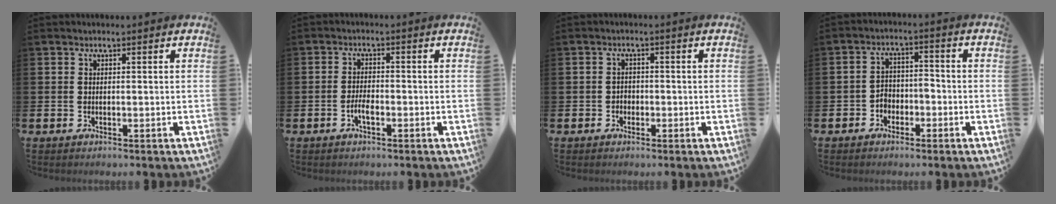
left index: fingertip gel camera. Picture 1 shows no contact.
{"total": 2.4, "force": [-0.9, 0.9, 2.0], "torque": [-0.036, 0.001, -0.018]}
{"total": 1.5, "force": [-0.6, 1.3, 0.4], "torque": [-0.007, 0.003, -0.015]}
{"total": 3.1, "force": [-1.9, 2.1, 1.0], "torque": [-0.023, 0.009, -0.045]}